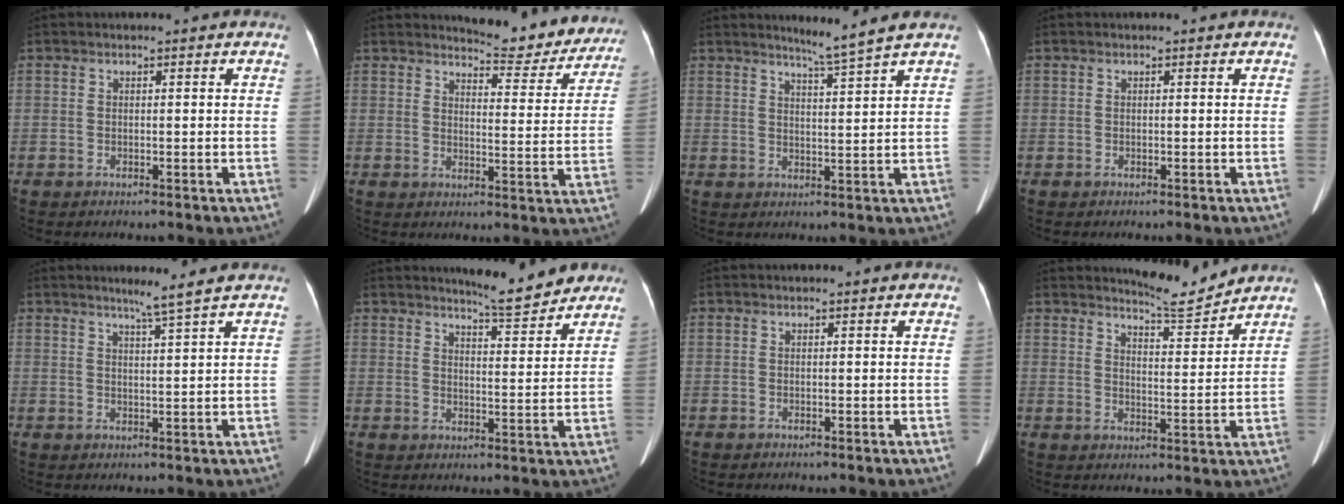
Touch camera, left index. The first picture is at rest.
{"total": 11.3, "force": [10.9, 2.1, 2.1], "torque": [-0.015, -0.032, 0.120]}
{"total": 4.1, "force": [3.4, -1.9, 1.3], "torque": [-0.029, -0.019, 0.065]}
{"total": 0.0}
{"total": 3.2, "force": [2.4, -1.3, 1.7], "torque": [-0.034, -0.011, 0.048]}
{"total": 8.0, "force": [7.5, 0.8, 2.5], "torque": [-0.042, -0.008, 0.096]}
{"total": 0.0}
{"total": 5.8, "force": [5.8, -0.6, 0.4], "torque": [-0.021, -0.025, 0.090]}